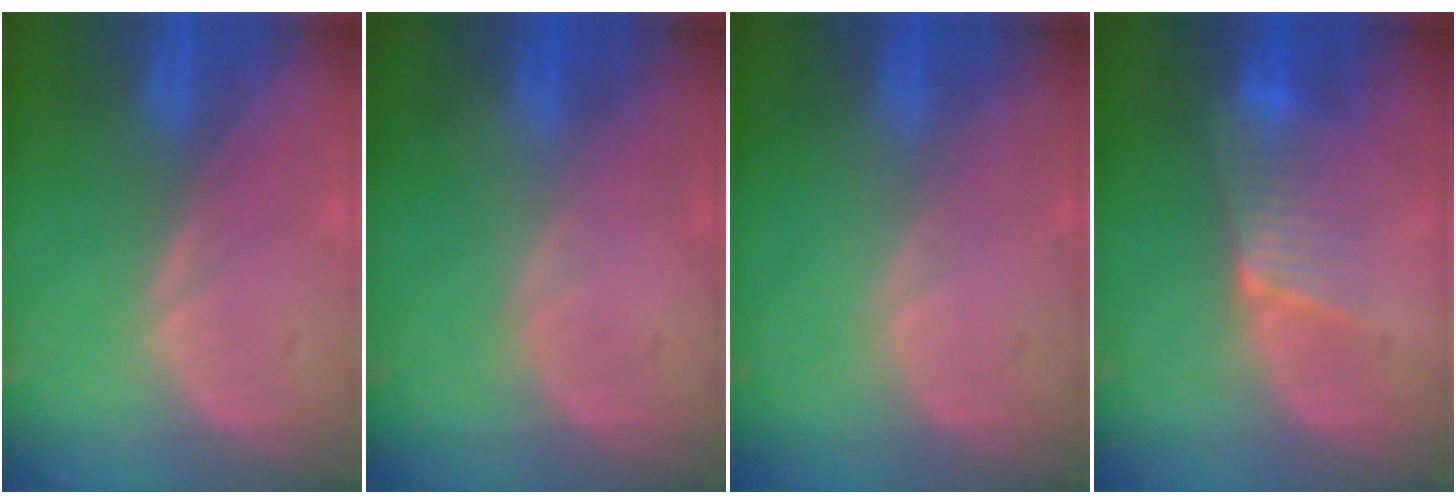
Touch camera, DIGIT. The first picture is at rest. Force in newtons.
{"total": 0.0}
{"total": 0.0}
{"total": 6.5, "press": 5.8, "slide": 3.1}